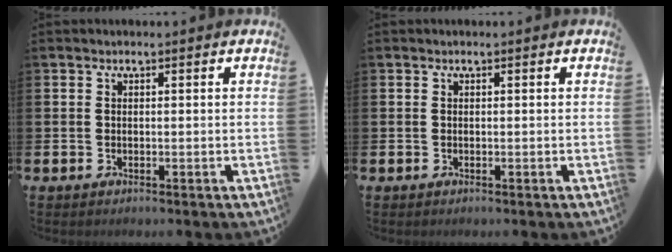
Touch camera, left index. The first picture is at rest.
{"total": 0.0}